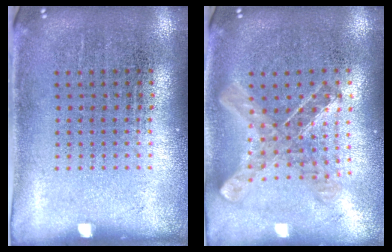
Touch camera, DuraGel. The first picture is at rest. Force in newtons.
{"total": 0.9, "press": 0.9, "slide": 0.1}